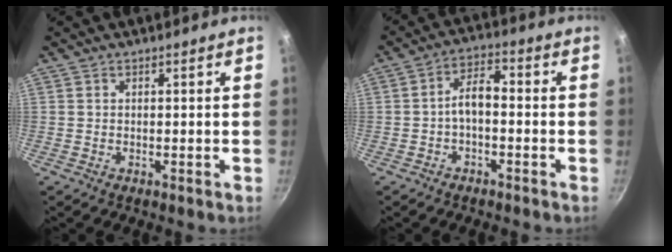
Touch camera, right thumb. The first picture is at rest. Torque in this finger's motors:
{"motor_torque": [0.67, 0.93, 0.70, -0.26, 0.01]}